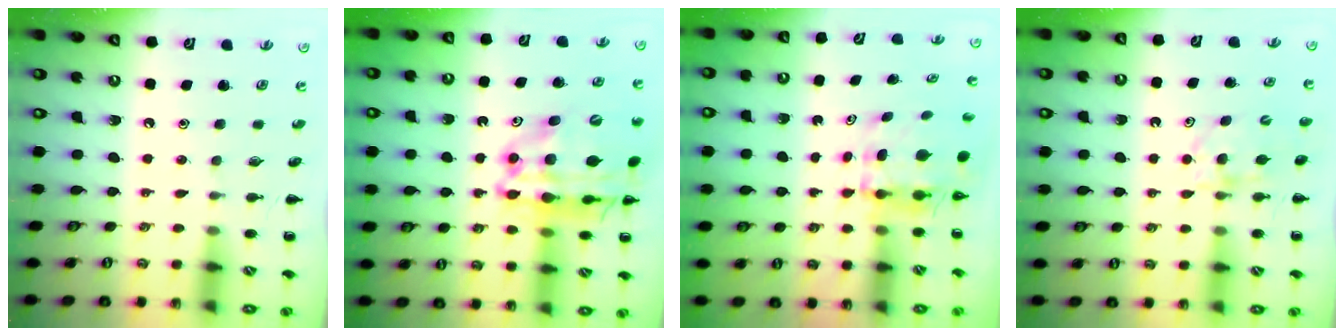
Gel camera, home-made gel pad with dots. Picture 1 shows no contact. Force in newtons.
{"total": 22.2, "press": 21.6, "slide": 5.1}
{"total": 5.1, "press": 5.1, "slide": 0.5}
{"total": 4.5, "press": 4.3, "slide": 1.3}